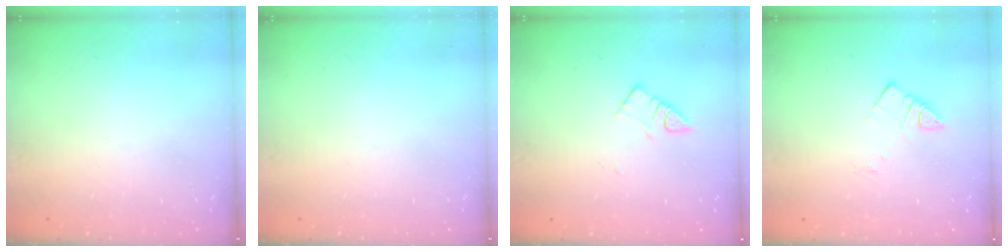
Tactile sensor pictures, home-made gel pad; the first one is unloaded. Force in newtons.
{"total": 0.0}
{"total": 4.2, "press": 4.2, "slide": 0.6}
{"total": 2.6, "press": 2.6, "slide": 0.1}